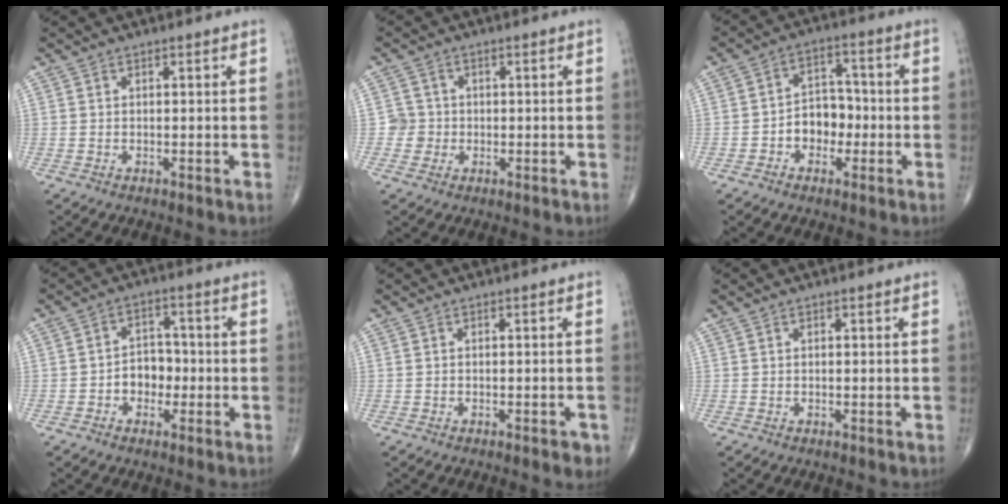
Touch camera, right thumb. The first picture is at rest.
{"total": 2.9, "force": [-0.3, 2.9, 0.0], "torque": [0.024, 0.009, -0.009]}
{"total": 7.4, "force": [-1.9, 5.6, 4.5], "torque": [-0.040, 0.035, -0.040]}
{"total": 5.7, "force": [-1.5, 4.4, 3.3], "torque": [-0.027, 0.023, -0.033]}
{"total": 1.9, "force": [-1.0, 0.7, 1.4], "torque": [-0.015, 0.002, -0.013]}
{"total": 0.0}